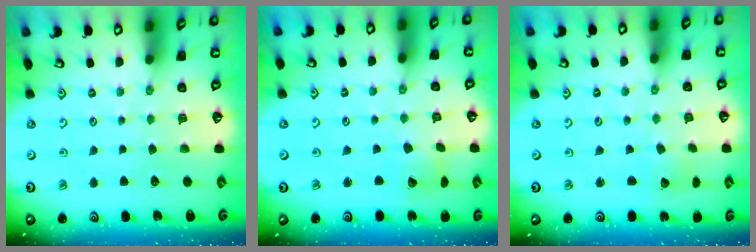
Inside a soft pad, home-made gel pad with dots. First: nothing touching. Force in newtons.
{"total": 4.9, "press": 4.9, "slide": 0.6}
{"total": 1.8, "press": 1.8, "slide": 0.1}